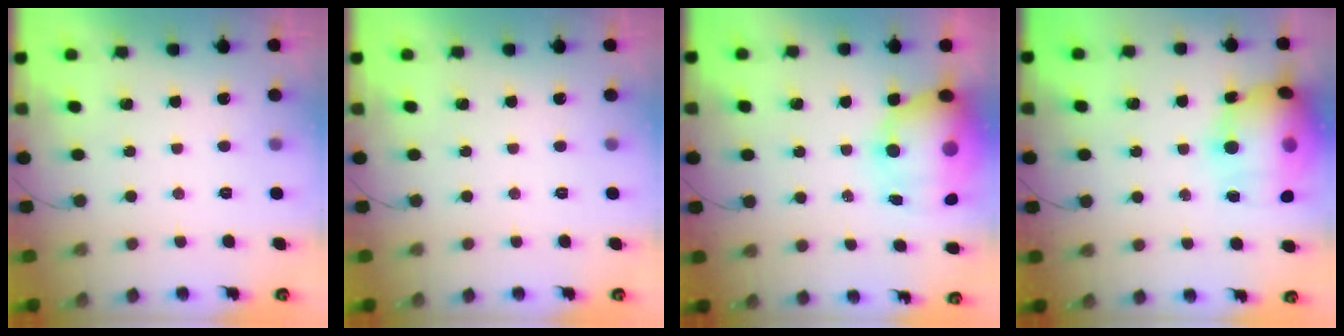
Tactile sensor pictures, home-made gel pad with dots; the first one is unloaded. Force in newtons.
{"total": 0.0}
{"total": 14.6, "press": 13.0, "slide": 6.8}
{"total": 20.1, "press": 19.8, "slide": 3.7}